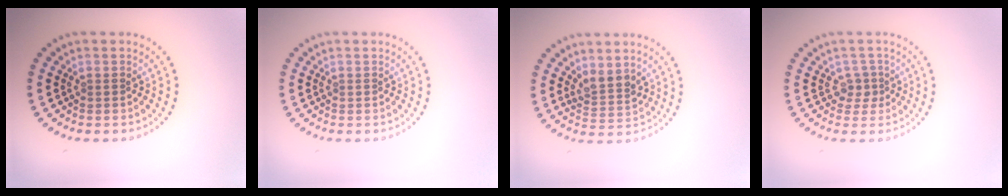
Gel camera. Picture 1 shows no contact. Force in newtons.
{"total": 0.0}
{"total": 2.1, "press": 1.8, "slide": 1.1}
{"total": 1.5, "press": 1.1, "slide": 1.0}